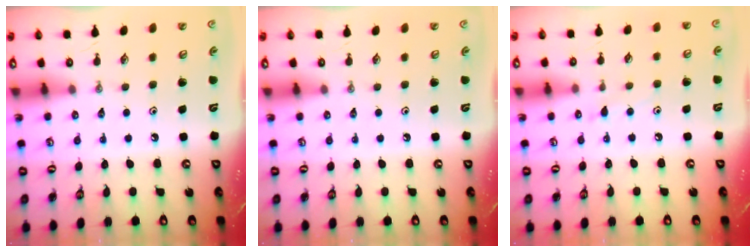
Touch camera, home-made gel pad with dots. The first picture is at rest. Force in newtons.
{"total": 0.0}
{"total": 5.5, "press": 5.4, "slide": 0.7}